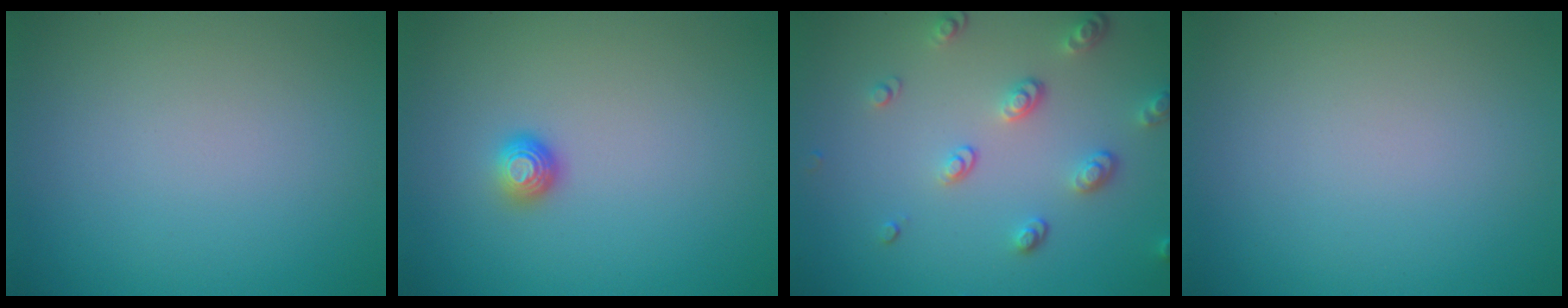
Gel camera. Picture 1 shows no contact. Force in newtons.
{"total": 1.3, "press": 1.0, "slide": 0.9}
{"total": 3.2, "press": 2.6, "slide": 1.8}
{"total": 0.0}